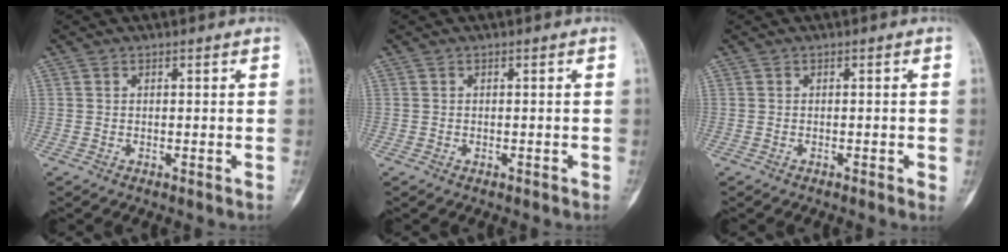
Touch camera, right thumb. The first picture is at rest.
{"total": 0.0}
{"total": 1.3, "force": [-0.3, 0.5, 1.1], "torque": [-0.014, -0.001, -0.004]}